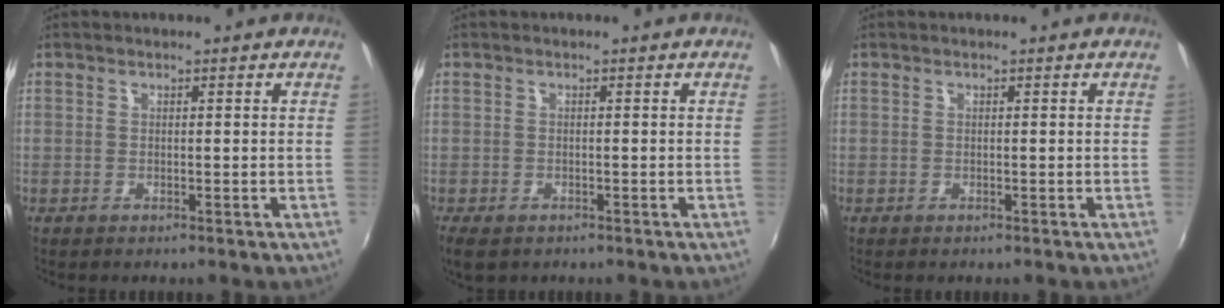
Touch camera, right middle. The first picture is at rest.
{"total": 4.4, "force": [-2.8, 2.4, 2.4], "torque": [-0.055, -0.020, -0.046]}
{"total": 0.0}